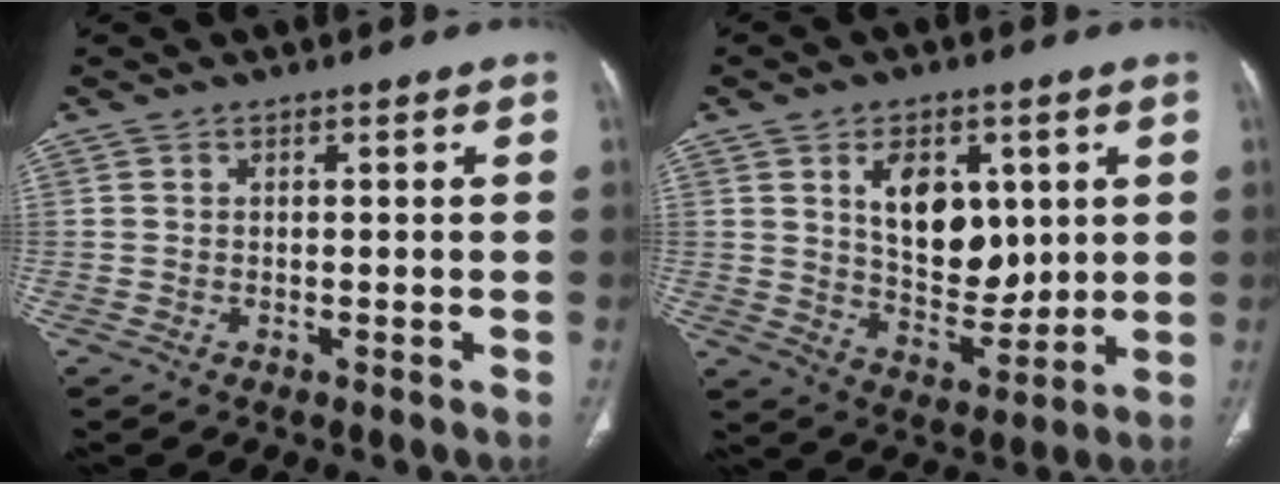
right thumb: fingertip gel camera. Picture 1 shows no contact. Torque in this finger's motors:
{"motor_torque": [2.62, 2.35, 1.23, -1.05, 0.08]}